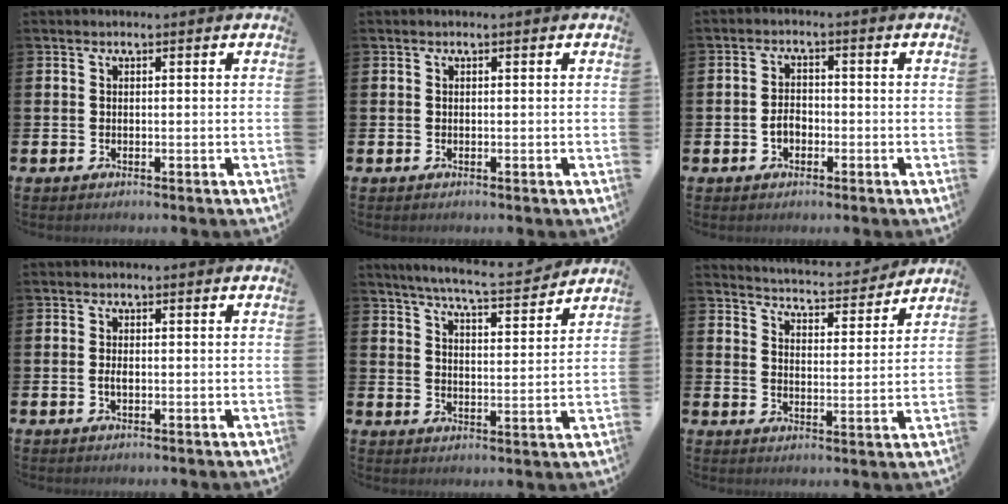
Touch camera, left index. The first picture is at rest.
{"total": 0.0}
{"total": 2.4, "force": [-0.9, 1.7, 1.4], "torque": [-0.018, 0.001, -0.022]}
{"total": 1.2, "force": [-0.2, 0.6, 1.1], "torque": [-0.019, 0.002, -0.005]}
{"total": 6.5, "force": [6.2, 0.0, 1.9], "torque": [-0.052, -0.042, 0.105]}
{"total": 4.9, "force": [4.8, 0.5, 0.2], "torque": [-0.021, -0.041, 0.080]}